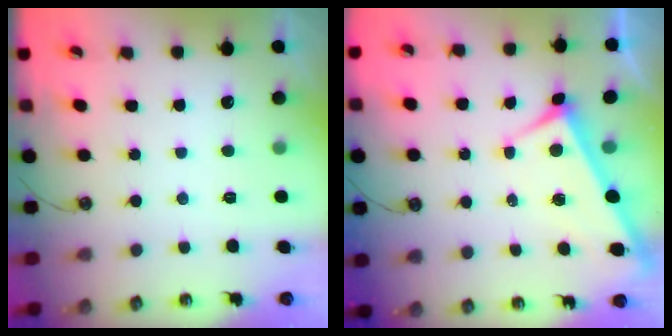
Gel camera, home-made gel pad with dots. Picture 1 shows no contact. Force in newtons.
{"total": 3.8, "press": 3.7, "slide": 0.4}